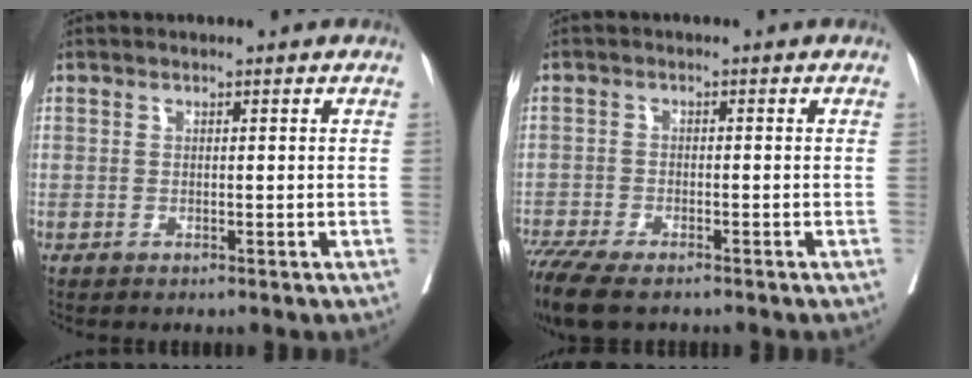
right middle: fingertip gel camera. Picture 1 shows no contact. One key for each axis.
{"total": 8.9, "fx": -7.0, "fy": 2.4, "fz": 5.0, "tx": -0.094, "ty": -0.018, "tz": -0.117}